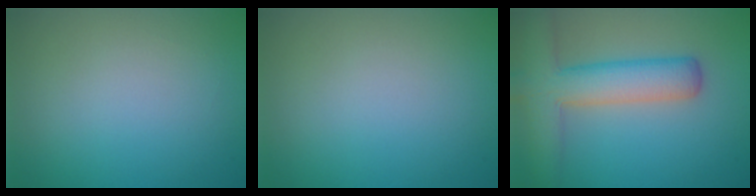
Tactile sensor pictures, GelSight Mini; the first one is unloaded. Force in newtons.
{"total": 0.0}
{"total": 7.2, "press": 7.2, "slide": 0.4}